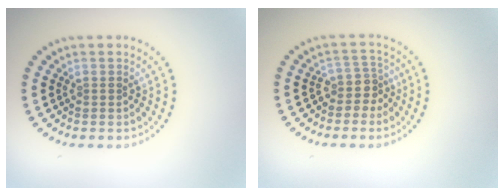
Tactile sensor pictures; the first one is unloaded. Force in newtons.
{"total": 2.2, "press": 1.6, "slide": 1.5}